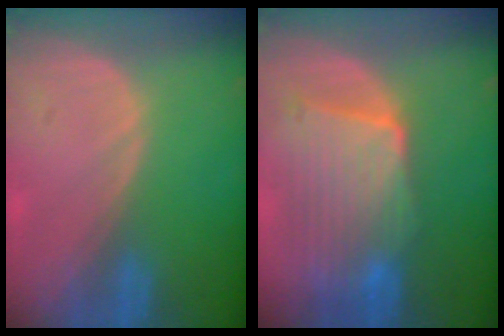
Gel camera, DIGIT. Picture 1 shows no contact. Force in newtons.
{"total": 9.2, "press": 8.5, "slide": 3.7}